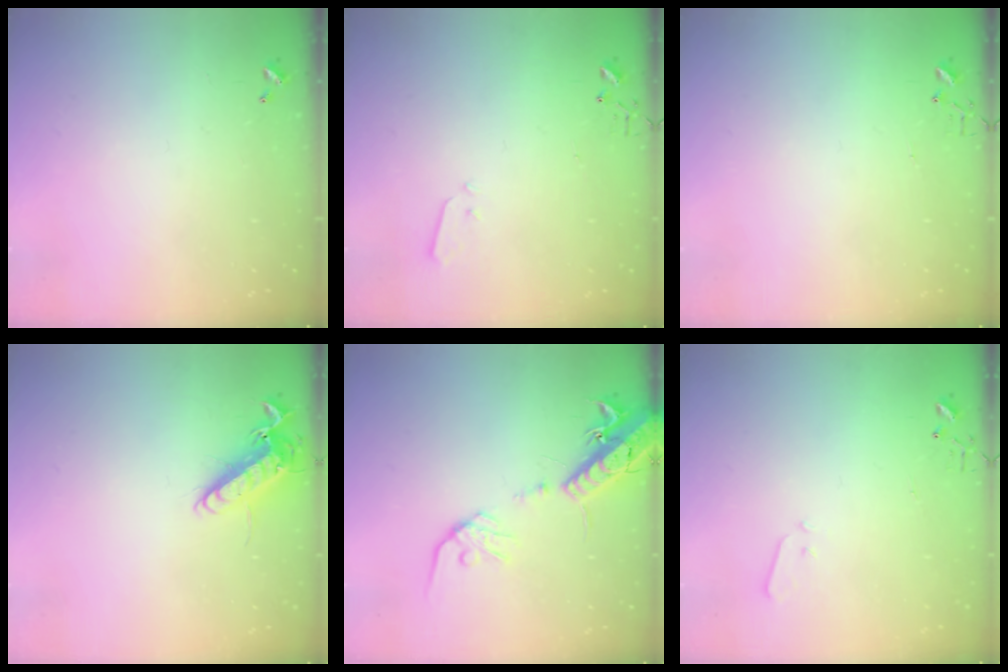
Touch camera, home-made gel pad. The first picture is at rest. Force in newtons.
{"total": 3.0, "press": 2.9, "slide": 0.7}
{"total": 3.6, "press": 3.6, "slide": 0.4}
{"total": 13.5, "press": 13.5, "slide": 1.2}
{"total": 16.5, "press": 16.2, "slide": 3.6}
{"total": 3.3, "press": 3.2, "slide": 0.6}